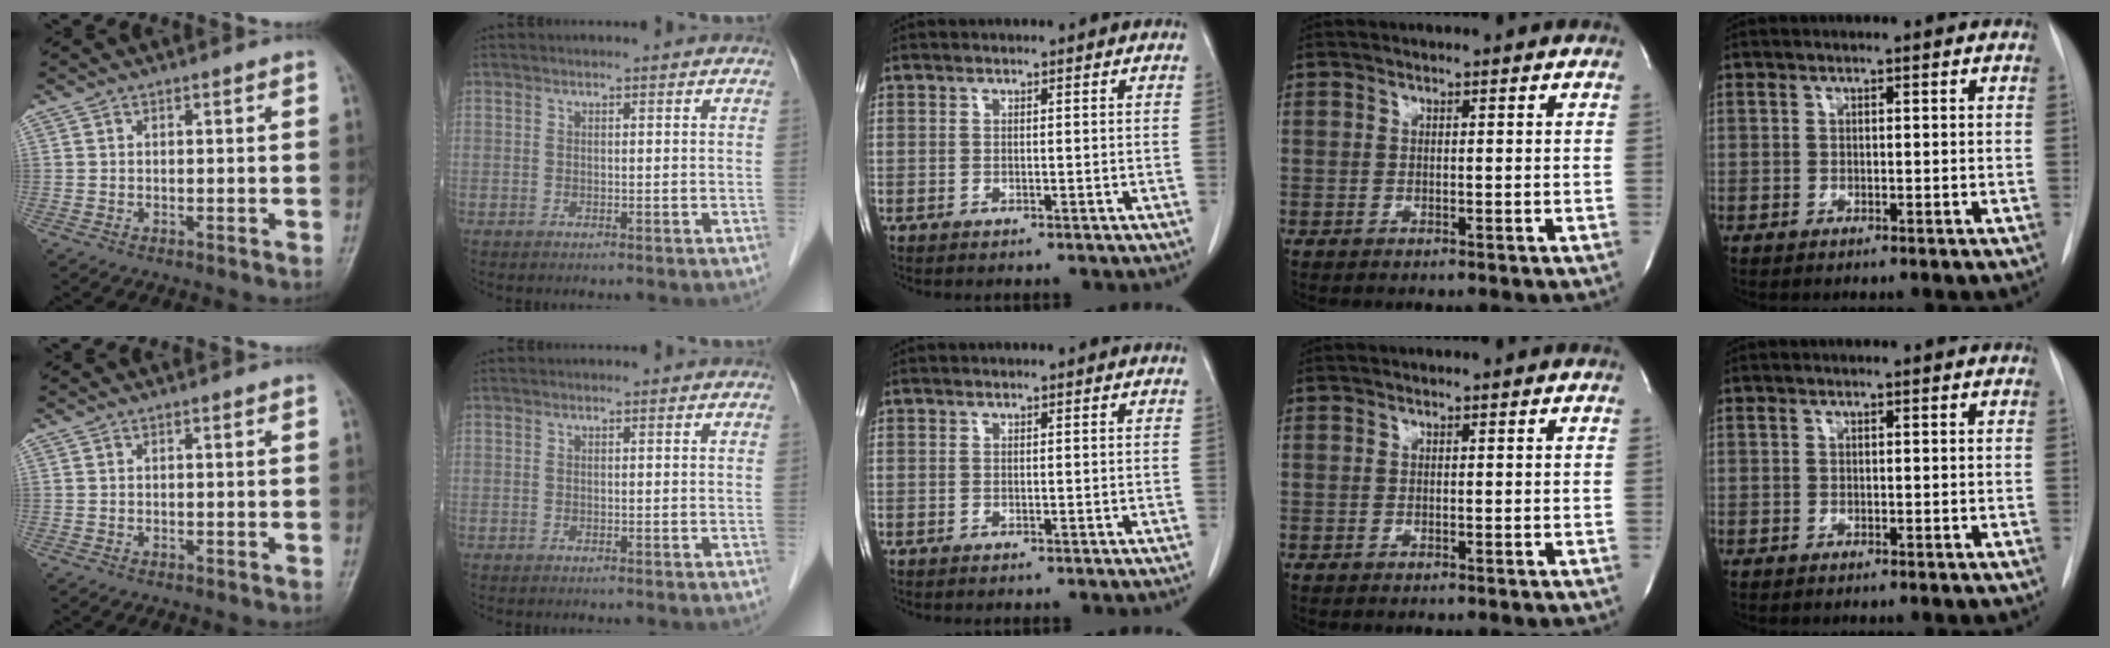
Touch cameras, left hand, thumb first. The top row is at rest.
{}